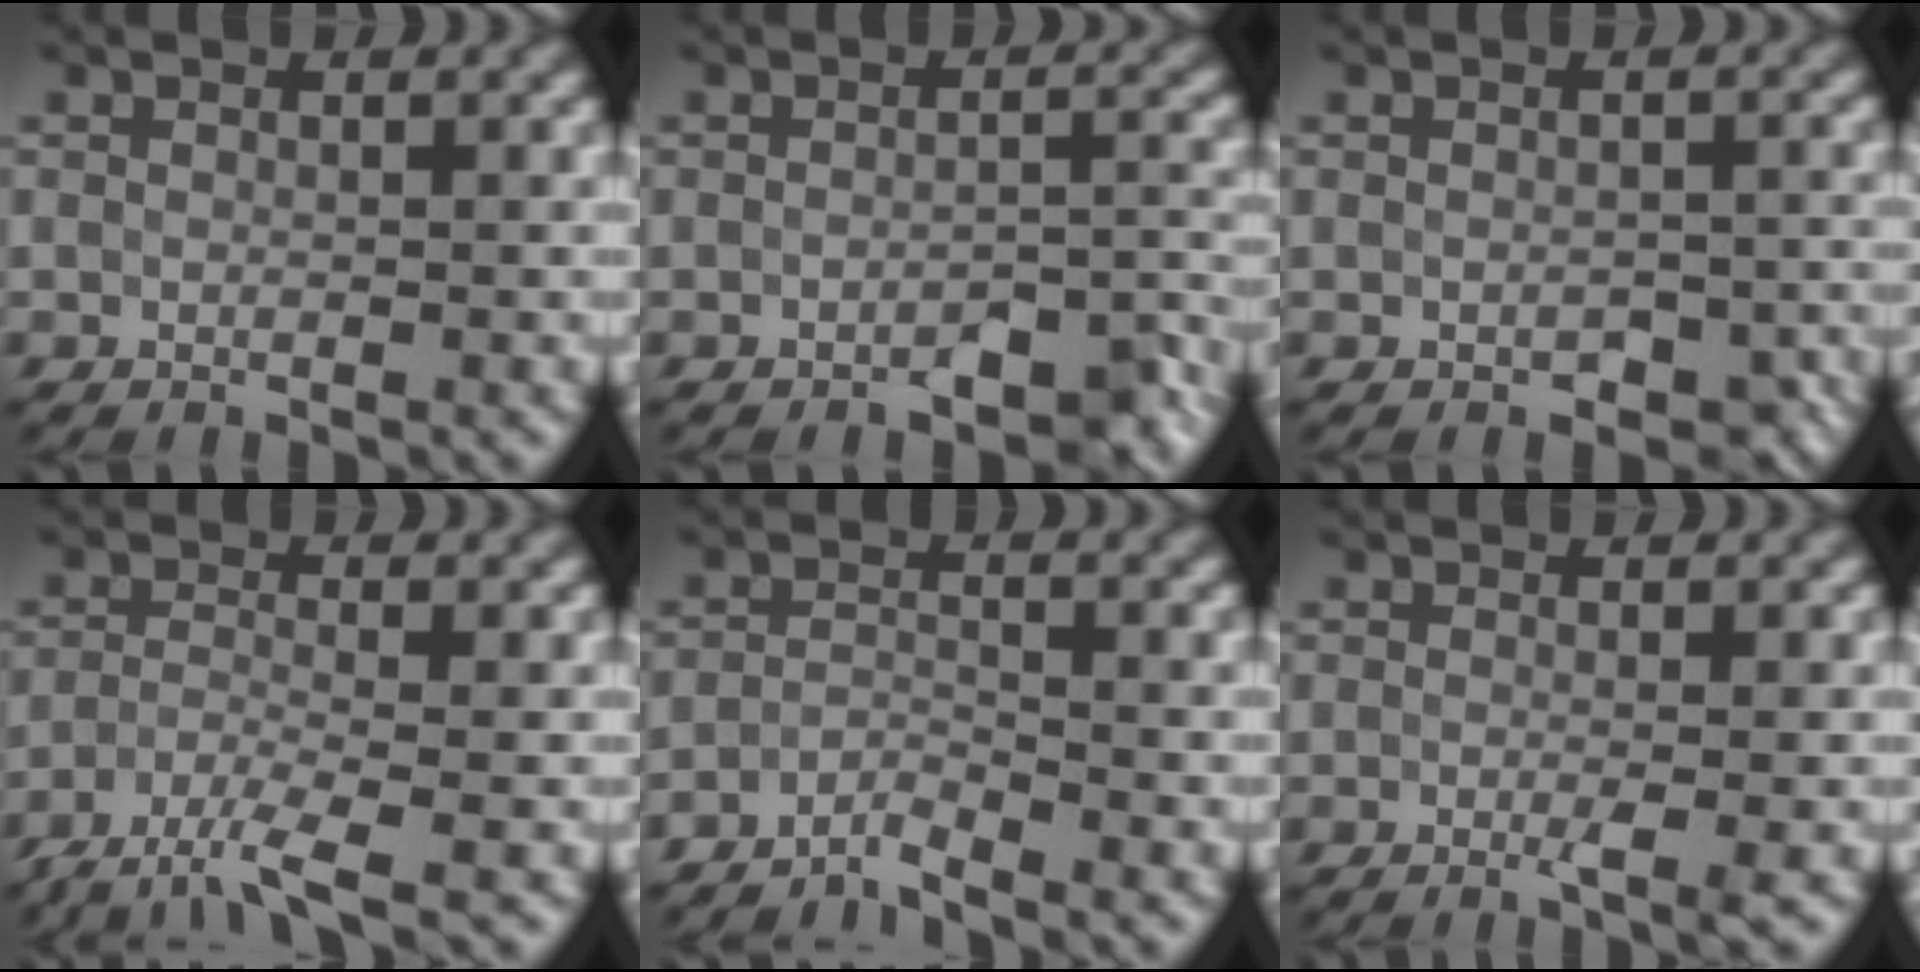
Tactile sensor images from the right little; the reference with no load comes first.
{"total": 4.1, "force": [-3.6, 1.1, 1.6], "torque": [-0.020, 0.002, -0.047]}
{"total": 4.0, "force": [-2.6, 2.4, 1.9], "torque": [-0.016, -0.009, -0.023]}
{"total": 4.2, "force": [-3.7, 0.3, 2.0], "torque": [-0.041, -0.010, -0.073]}
{"total": 2.5, "force": [-2.5, -0.2, -0.1], "torque": [0.004, 0.000, -0.055]}
{"total": 1.4, "force": [-0.8, 0.1, 1.2], "torque": [-0.016, -0.005, -0.012]}